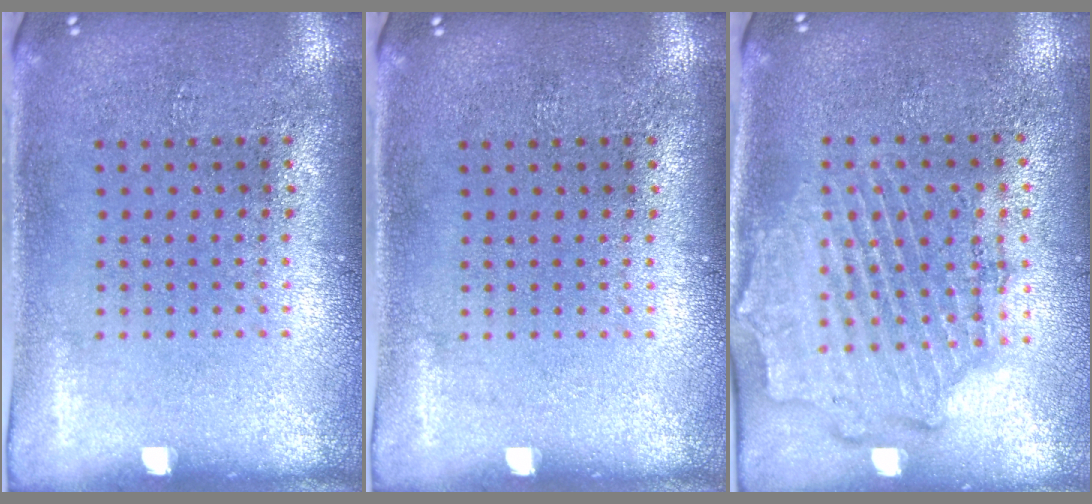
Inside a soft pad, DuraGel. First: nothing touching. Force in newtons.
{"total": 0.0}
{"total": 1.9, "press": 1.7, "slide": 0.8}